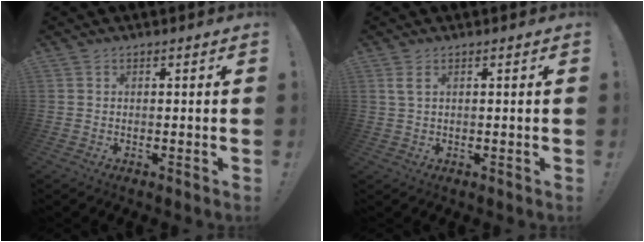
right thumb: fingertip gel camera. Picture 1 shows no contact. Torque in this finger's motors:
{"motor_torque": [1.11, 0.85, 0.34, -0.31, 0.16]}